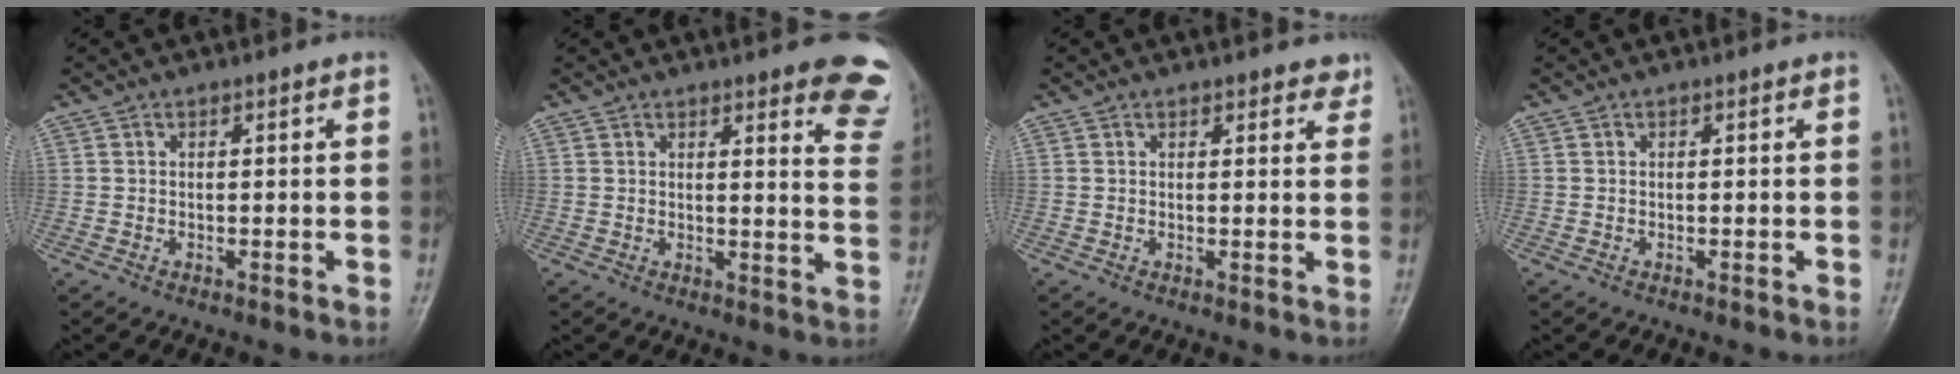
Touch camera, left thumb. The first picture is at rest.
{"total": 11.6, "force": [8.6, 3.0, 7.1], "torque": [-0.042, -0.045, 0.075]}
{"total": 2.9, "force": [2.3, 1.3, 1.1], "torque": [0.013, -0.009, 0.021]}
{"total": 0.0}